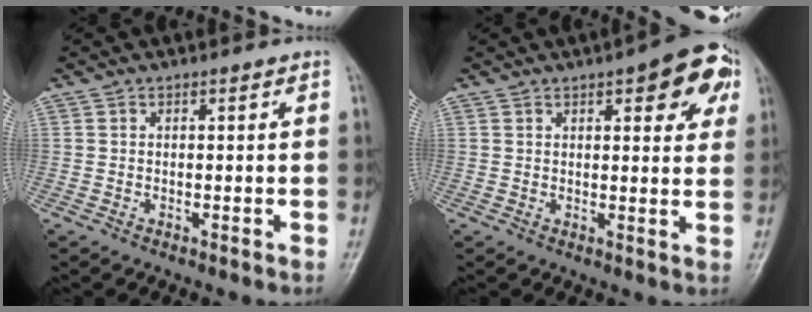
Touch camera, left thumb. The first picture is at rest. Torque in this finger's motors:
{"motor_torque": [0.33, 0.30, 0.29, 0.05, 0.16]}